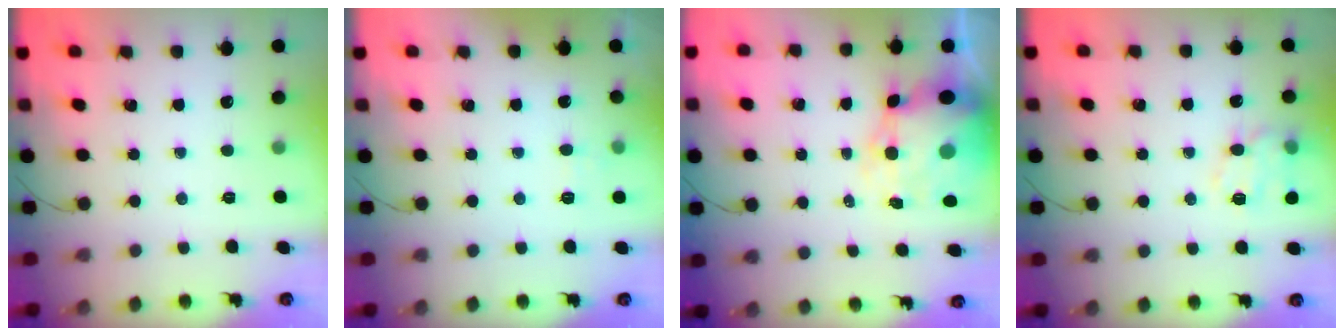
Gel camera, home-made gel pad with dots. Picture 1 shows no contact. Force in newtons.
{"total": 2.8, "press": 2.5, "slide": 1.3}
{"total": 12.0, "press": 11.6, "slide": 3.0}
{"total": 12.4, "press": 12.4, "slide": 1.0}